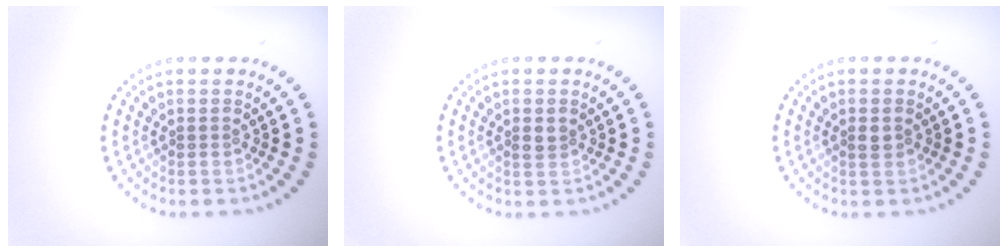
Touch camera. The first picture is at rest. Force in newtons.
{"total": 1.1, "press": 1.1, "slide": 0.1}
{"total": 0.9, "press": 0.9, "slide": 0.0}